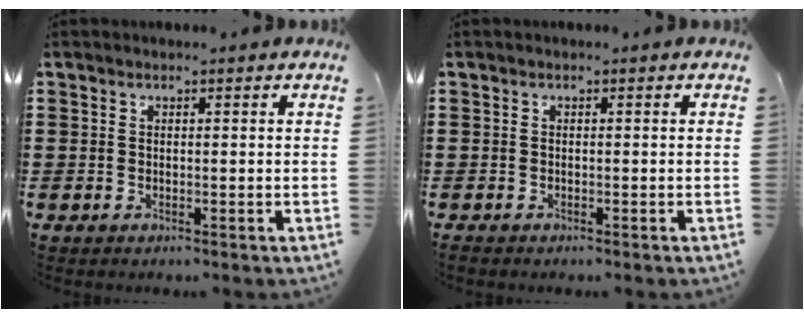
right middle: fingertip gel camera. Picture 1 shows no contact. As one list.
[{"total": 0.6, "force": [-0.6, 0.3, 0.0], "torque": [-0.002, 0.001, -0.013]}]